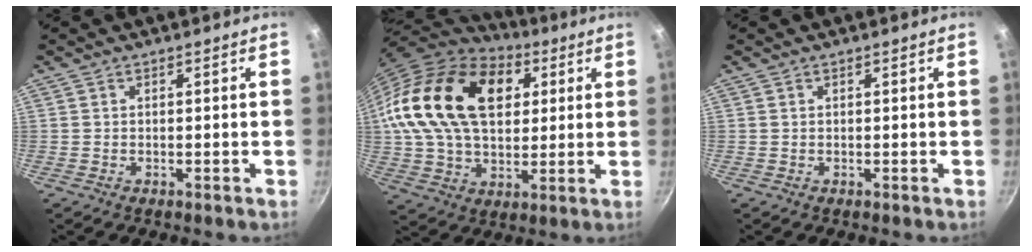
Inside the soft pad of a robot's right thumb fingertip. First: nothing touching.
{"total": 25.3, "force": [6.7, 16.3, 18.2], "torque": [-0.305, 0.008, 0.111]}
{"total": 0.0}